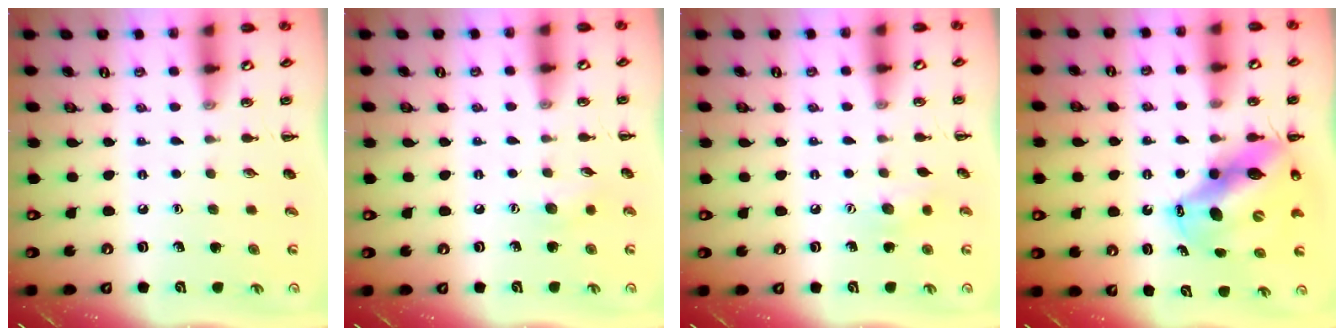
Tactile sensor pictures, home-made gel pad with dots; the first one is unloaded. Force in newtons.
{"total": 5.6, "press": 5.4, "slide": 1.5}
{"total": 7.1, "press": 7.0, "slide": 1.3}
{"total": 13.8, "press": 13.2, "slide": 4.0}